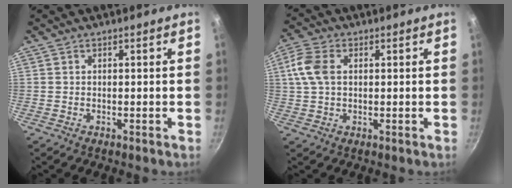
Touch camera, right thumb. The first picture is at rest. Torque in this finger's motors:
{"motor_torque": [0.02, 0.02, 0.63, -0.13, 0.04]}